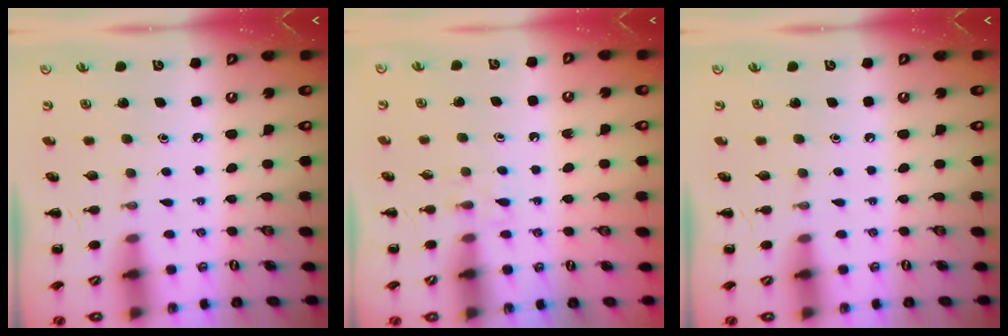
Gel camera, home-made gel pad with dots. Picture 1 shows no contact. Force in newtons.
{"total": 2.2, "press": 2.0, "slide": 1.0}
{"total": 0.0}